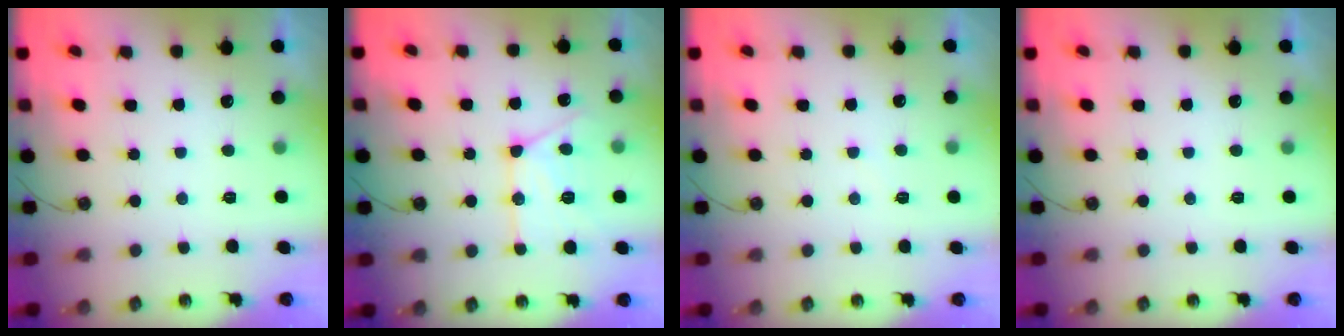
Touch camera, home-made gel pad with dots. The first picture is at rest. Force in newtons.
{"total": 14.6, "press": 14.5, "slide": 1.4}
{"total": 4.8, "press": 4.7, "slide": 0.5}
{"total": 0.0}